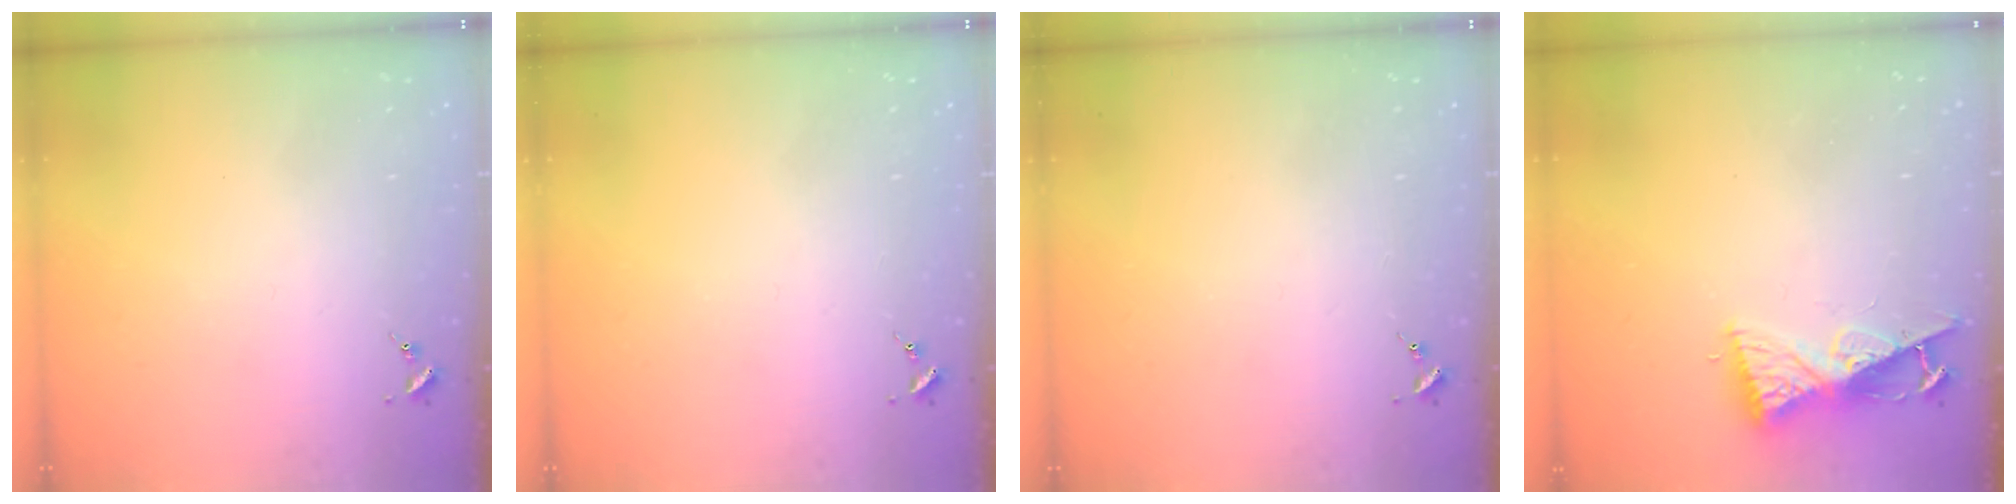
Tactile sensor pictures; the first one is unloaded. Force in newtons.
{"total": 0.0}
{"total": 0.0}
{"total": 8.2, "press": 8.2, "slide": 0.7}